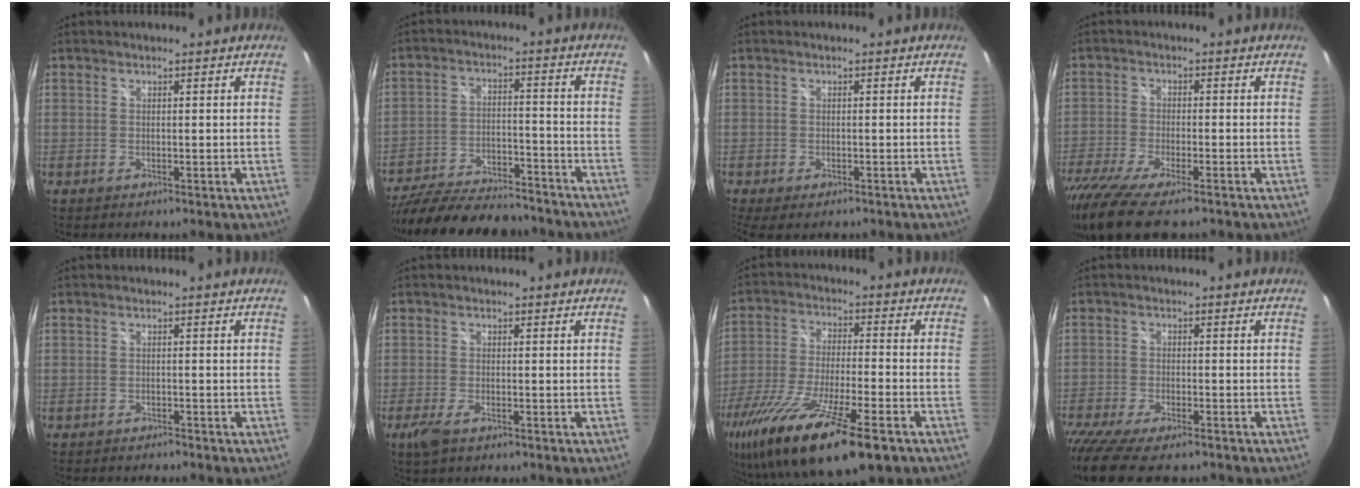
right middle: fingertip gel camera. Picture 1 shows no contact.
{"total": 23.2, "force": [-19.9, 5.9, 10.3], "torque": [-0.199, -0.024, -0.289]}
{"total": 5.1, "force": [-3.5, 1.9, 3.2], "torque": [-0.067, -0.026, -0.052]}
{"total": 14.4, "force": [-10.9, 2.9, 8.9], "torque": [-0.201, -0.059, -0.192]}
{"total": 1.2, "force": [-1.2, 0.2, 0.2], "torque": [-0.010, -0.003, -0.018]}
{"total": 3.3, "force": [-2.0, 1.1, 2.4], "torque": [-0.056, -0.010, -0.037]}
{"total": 22.9, "force": [-14.7, 4.6, 16.9], "torque": [-0.332, -0.072, -0.254]}
{"total": 13.1, "force": [-10.4, 3.1, 7.3], "torque": [-0.170, -0.053, -0.179]}